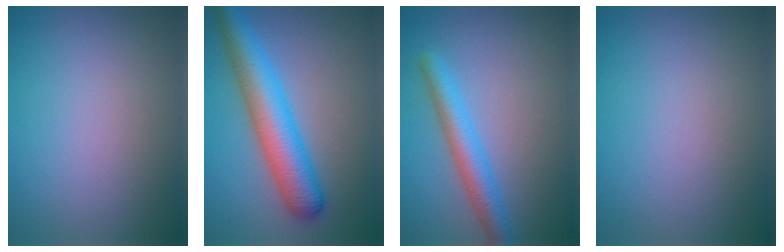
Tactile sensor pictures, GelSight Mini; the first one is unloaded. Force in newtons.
{"total": 7.3, "press": 7.3, "slide": 0.2}
{"total": 3.6, "press": 3.6, "slide": 0.1}
{"total": 0.0}